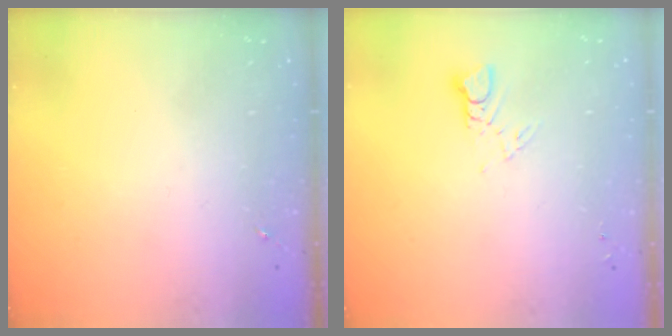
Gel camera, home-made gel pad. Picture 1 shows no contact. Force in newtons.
{"total": 2.9, "press": 2.9, "slide": 0.2}